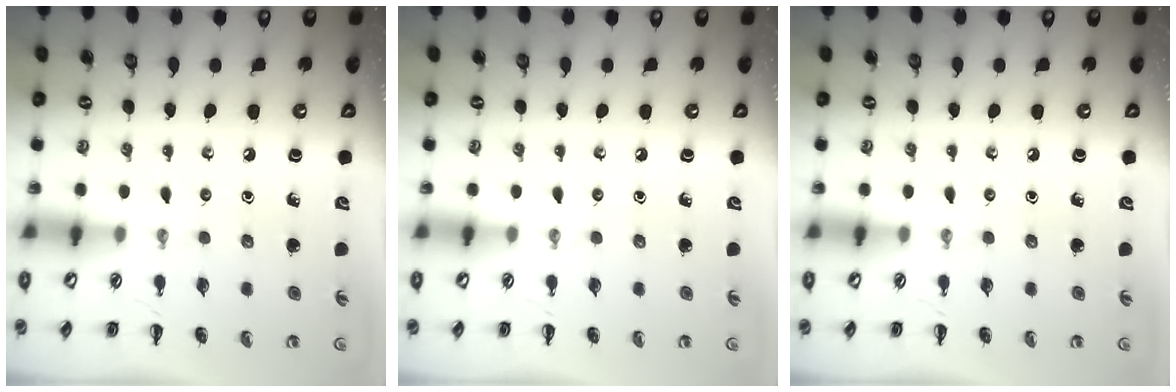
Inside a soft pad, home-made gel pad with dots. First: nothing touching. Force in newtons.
{"total": 0.0}
{"total": 0.0}